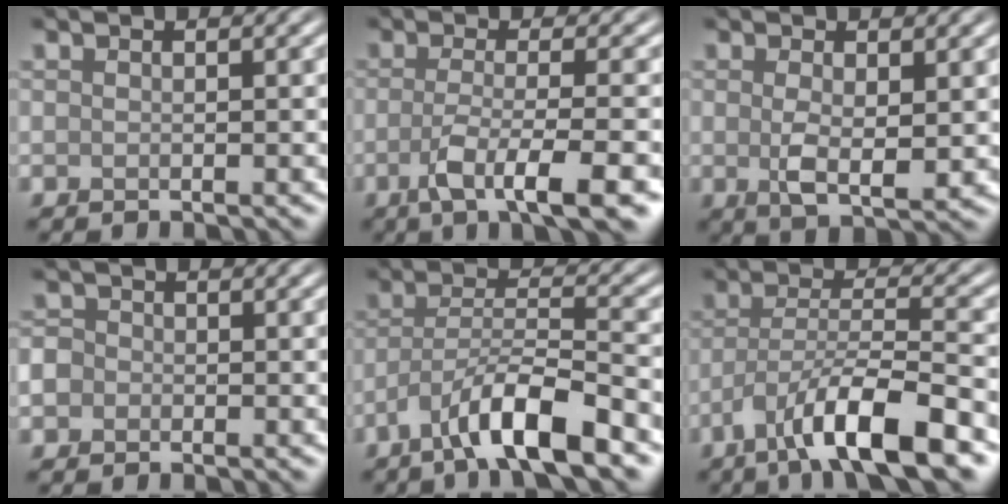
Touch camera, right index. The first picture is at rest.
{"total": 6.1, "force": [-2.2, 1.3, 5.5], "torque": [-0.093, -0.009, -0.043]}
{"total": 3.3, "force": [0.3, 1.4, 2.9], "torque": [-0.056, -0.007, 0.009]}
{"total": 2.4, "force": [-0.5, 2.2, 0.9], "torque": [-0.005, 0.009, -0.024]}
{"total": 6.7, "force": [-4.1, 1.2, 5.2], "torque": [-0.089, 0.007, -0.078]}
{"total": 8.3, "force": [-4.7, 1.7, 6.6], "torque": [-0.113, 0.005, -0.087]}